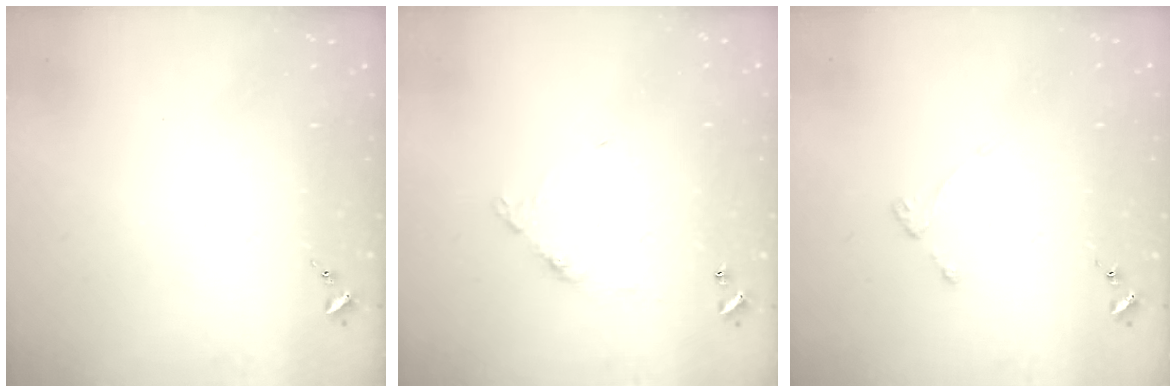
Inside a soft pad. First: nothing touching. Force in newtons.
{"total": 6.2, "press": 6.2, "slide": 0.4}
{"total": 2.7, "press": 2.6, "slide": 0.5}